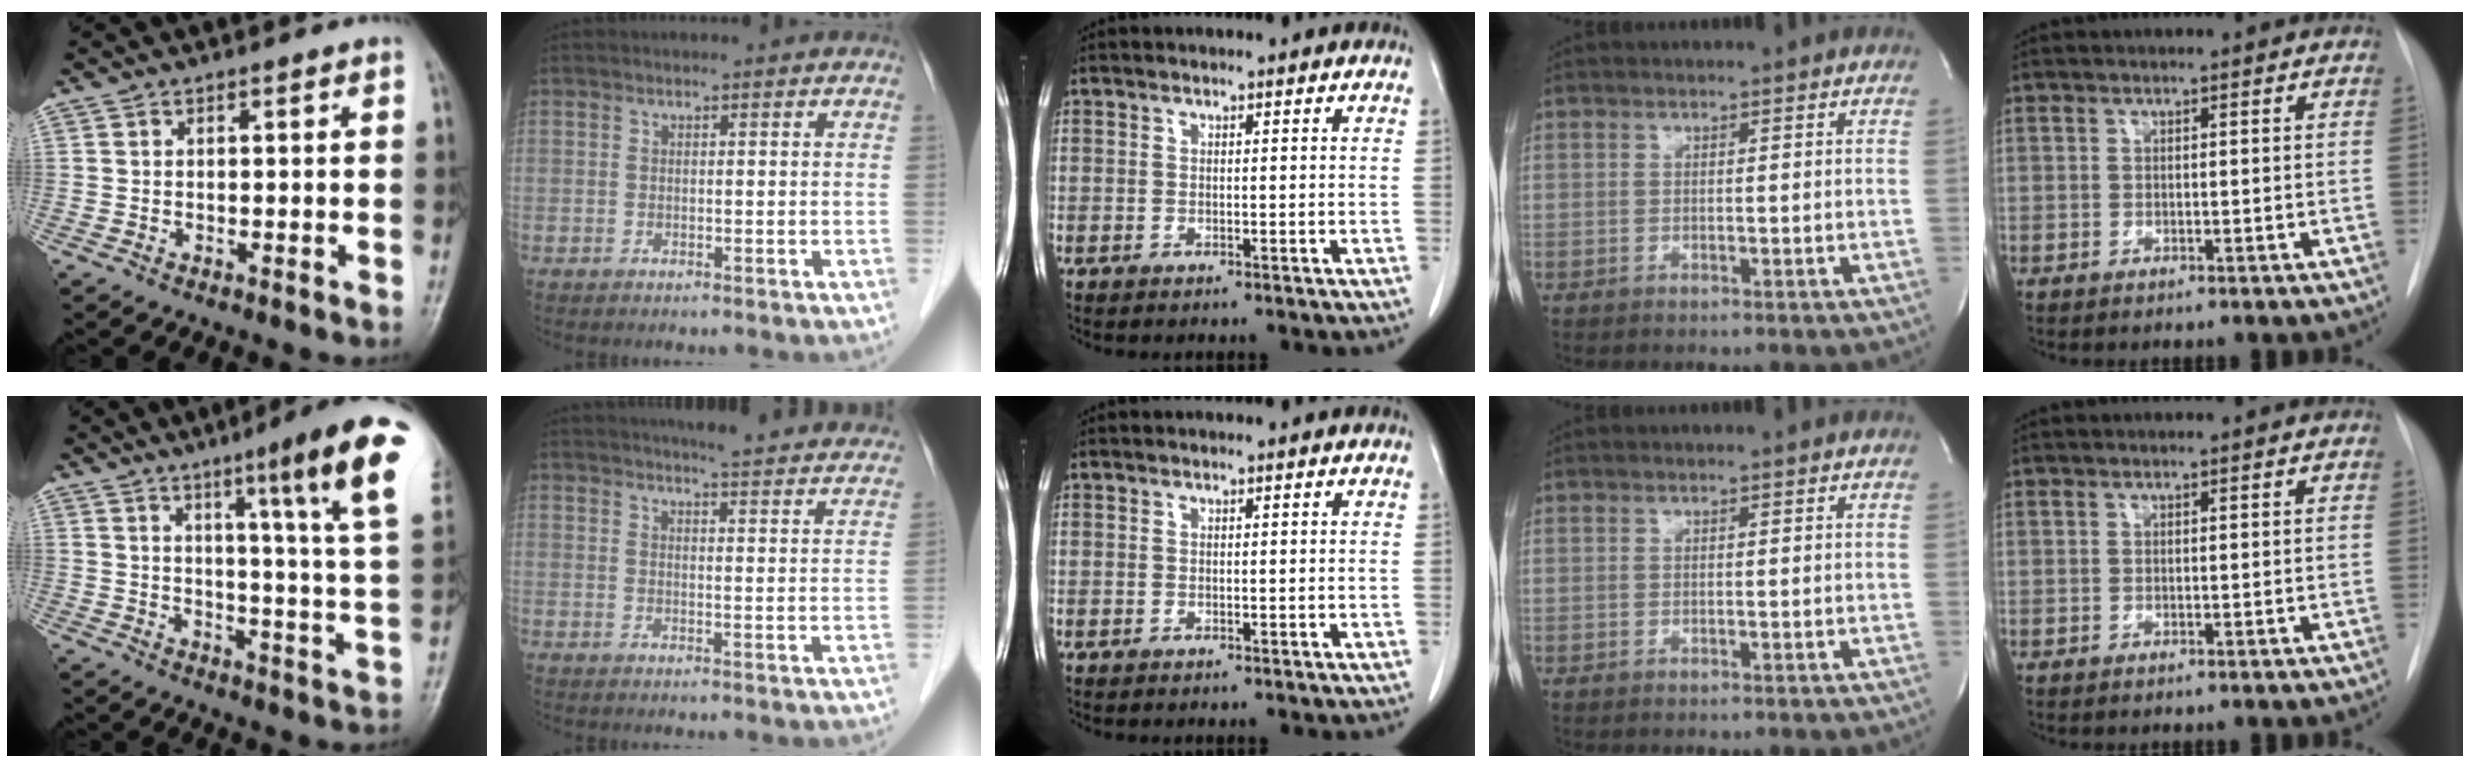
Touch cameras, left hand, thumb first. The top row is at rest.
{"thumb": {"total": 17.7, "force": [8.8, 0.9, 15.3], "torque": [-0.192, -0.041, 0.113]}, "index": {"total": 19.9, "force": [18.8, 1.6, 6.3], "torque": [-0.072, -0.041, 0.209]}}